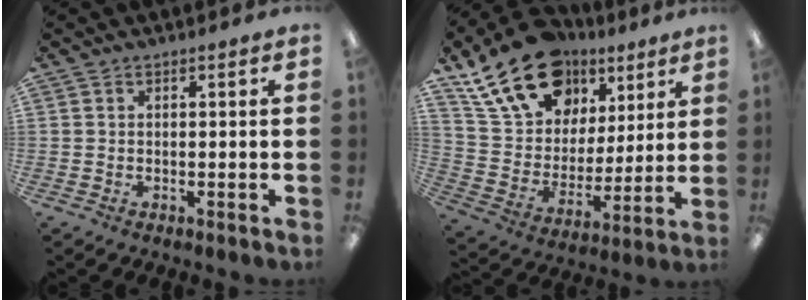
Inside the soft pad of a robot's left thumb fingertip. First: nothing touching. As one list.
[{"total": 21.0, "force": [13.7, 13.1, 9.0], "torque": [-0.167, -0.070, 0.253]}]